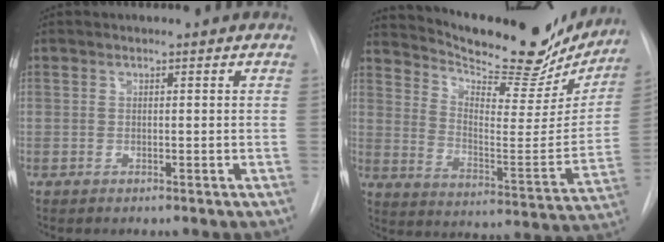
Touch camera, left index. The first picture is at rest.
{"total": 24.8, "force": [21.8, 6.3, 10.1], "torque": [-0.159, -0.045, 0.297]}